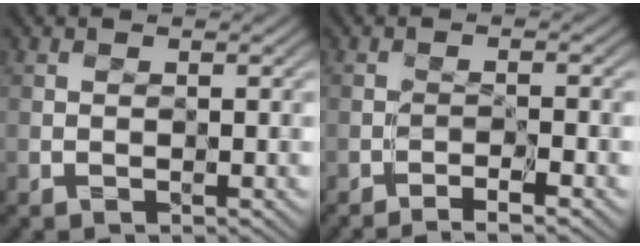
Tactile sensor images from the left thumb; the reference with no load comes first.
{"total": 2.8, "force": [-2.1, -0.1, 2.0], "torque": [-0.038, 0.008, -0.036]}